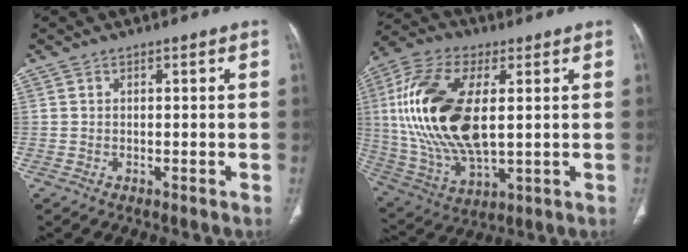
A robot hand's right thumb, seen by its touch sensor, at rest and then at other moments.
{"total": 22.5, "force": [2.9, 11.3, 19.3], "torque": [-0.405, -0.010, 0.057]}